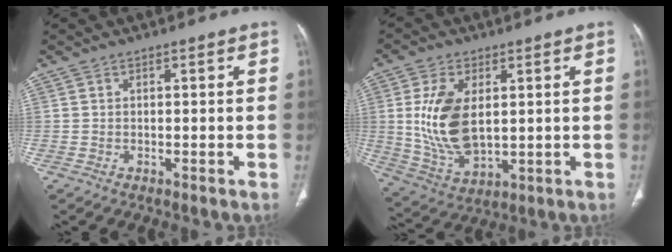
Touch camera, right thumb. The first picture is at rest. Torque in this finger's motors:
{"motor_torque": [-0.75, 1.37, 1.56, 0.37, 0.20]}